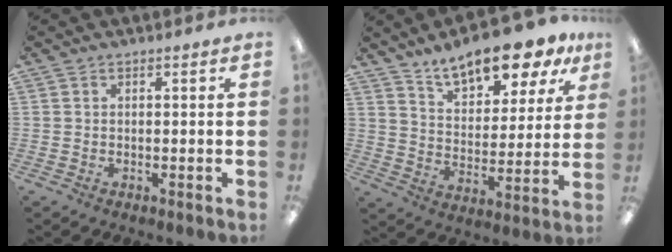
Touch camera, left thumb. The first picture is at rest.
{"total": 13.9, "force": [11.4, 4.9, 6.2], "torque": [-0.102, -0.069, 0.202]}